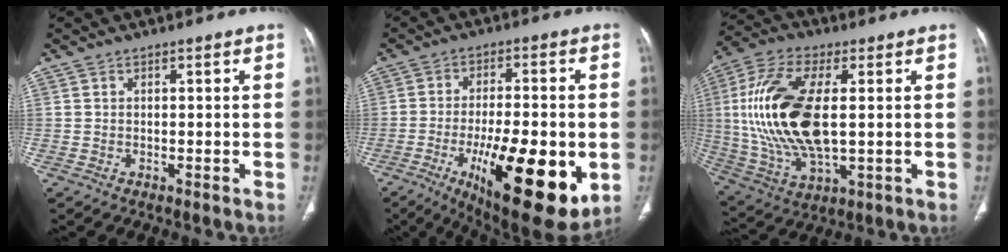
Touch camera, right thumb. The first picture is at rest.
{"total": 22.5, "force": [-6.6, 7.6, 20.2], "torque": [-0.283, -0.014, -0.082]}
{"total": 20.9, "force": [1.7, 9.6, 18.5], "torque": [-0.393, -0.006, 0.036]}